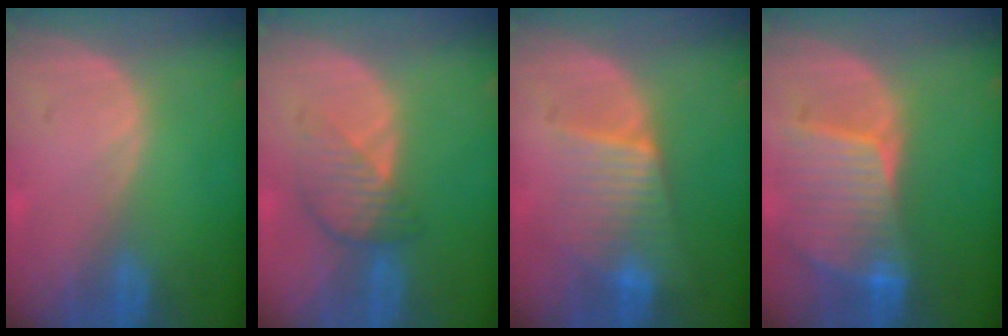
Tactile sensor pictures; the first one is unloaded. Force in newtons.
{"total": 4.5, "press": 4.0, "slide": 2.1}
{"total": 6.3, "press": 6.3, "slide": 0.9}
{"total": 9.0, "press": 7.9, "slide": 4.3}